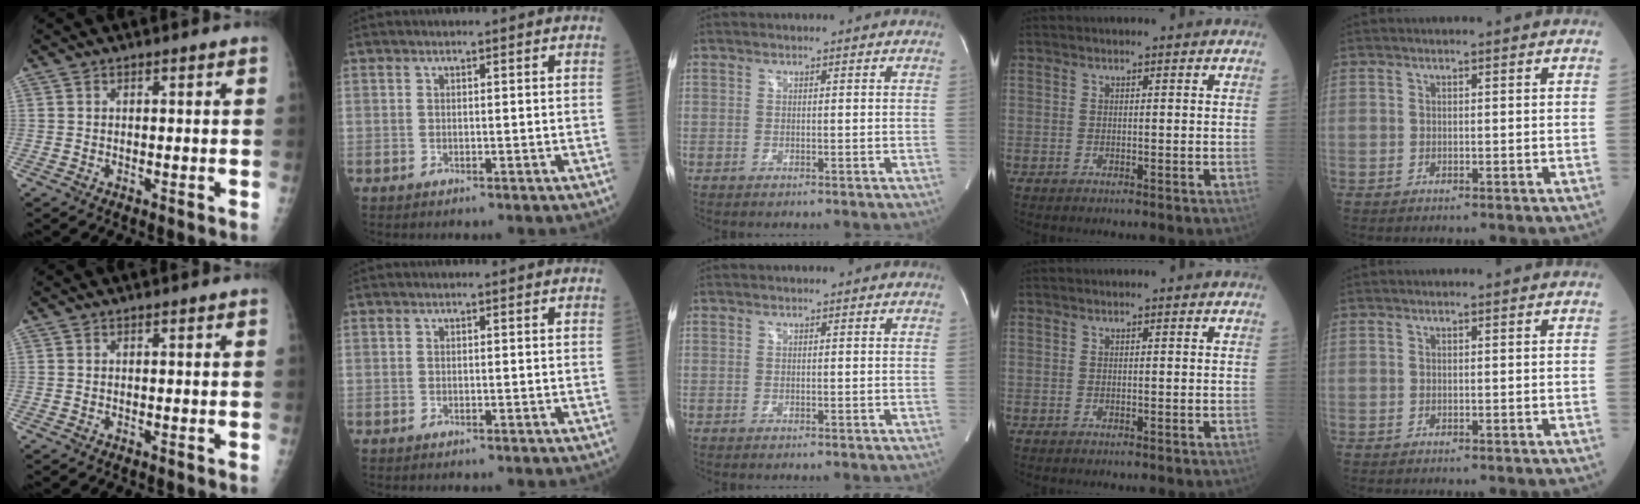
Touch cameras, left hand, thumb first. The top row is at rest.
{}